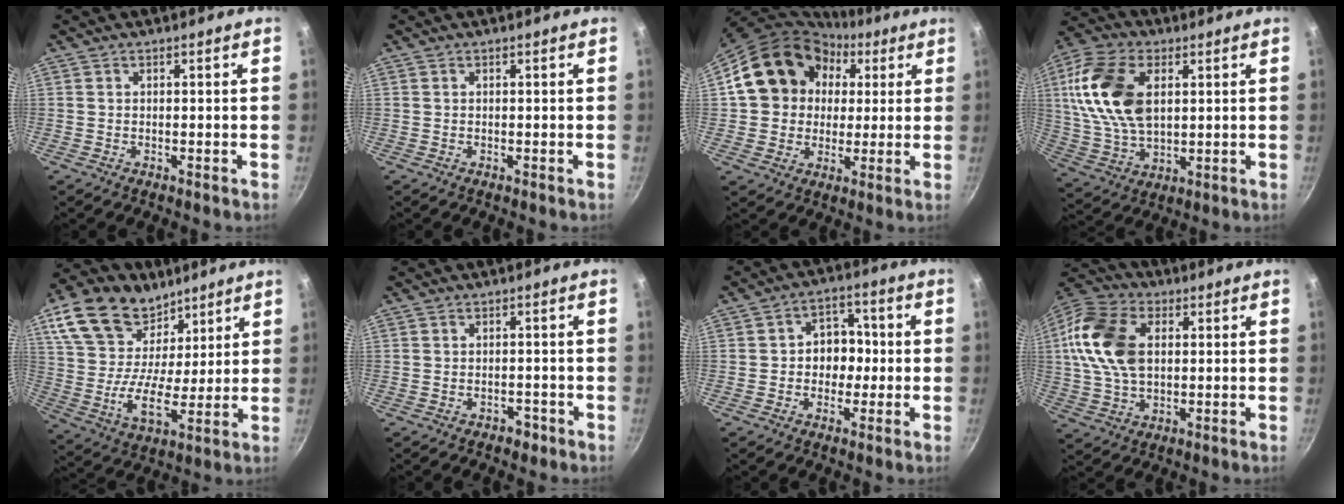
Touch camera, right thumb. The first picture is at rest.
{"total": 0.0}
{"total": 17.7, "force": [4.3, 15.1, 8.2], "torque": [-0.118, 0.026, 0.069]}
{"total": 17.6, "force": [4.1, 10.7, 13.4], "torque": [-0.248, -0.002, 0.080]}
{"total": 20.7, "force": [11.5, 13.5, 10.7], "torque": [-0.184, -0.044, 0.204]}
{"total": 2.1, "force": [-1.2, 1.4, 0.9], "torque": [0.000, 0.019, -0.008]}
{"total": 7.7, "force": [-0.3, 6.4, 4.4], "torque": [-0.006, 0.020, -0.012]}
{"total": 16.1, "force": [2.6, 10.5, 11.9], "torque": [-0.218, 0.013, 0.038]}